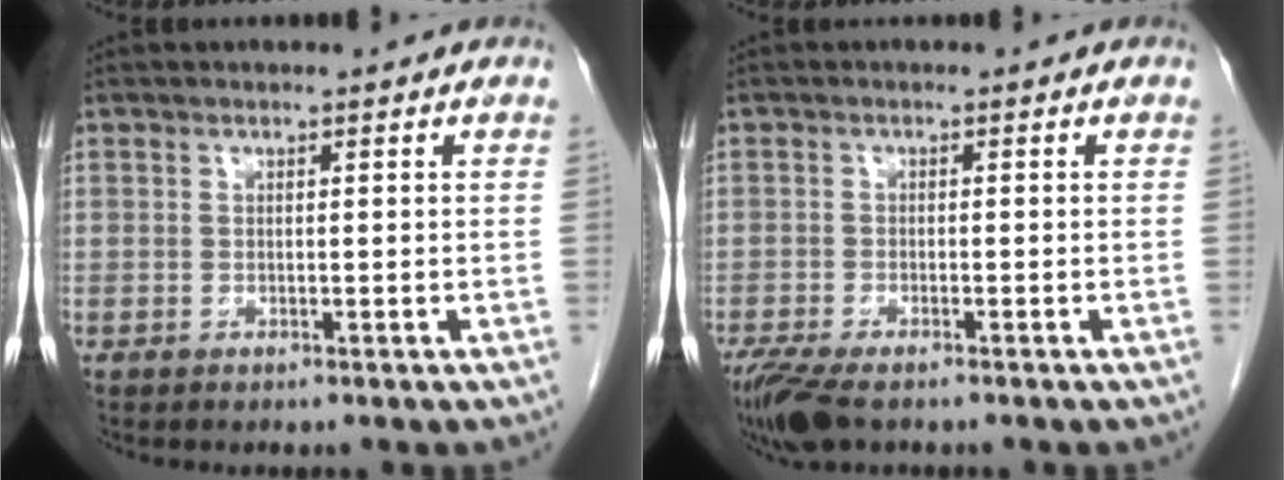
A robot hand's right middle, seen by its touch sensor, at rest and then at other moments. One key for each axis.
{"total": 6.2, "fx": -4.5, "fy": 1.8, "fz": 3.8, "tx": -0.073, "ty": -0.015, "tz": -0.080}